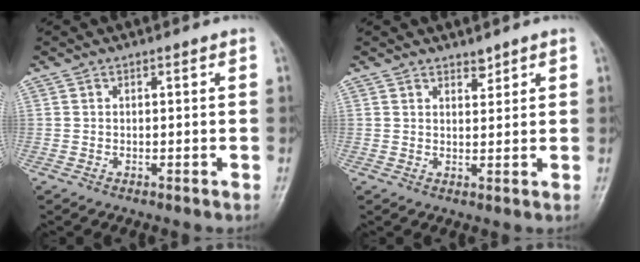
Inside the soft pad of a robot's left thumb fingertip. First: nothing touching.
{"total": 1.8, "force": [1.6, 0.7, 0.5], "torque": [0.005, -0.014, 0.025]}